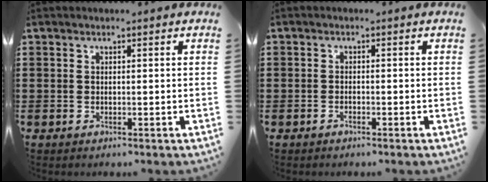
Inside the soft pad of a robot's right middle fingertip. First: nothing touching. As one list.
[{"total": 1.0, "force": [-0.9, 0.5, 0.2], "torque": [-0.005, 0.001, -0.019]}]